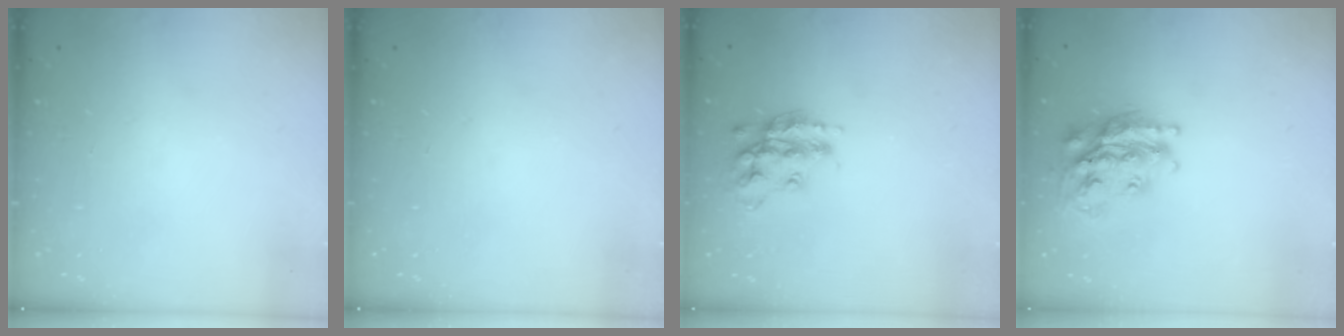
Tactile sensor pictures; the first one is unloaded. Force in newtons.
{"total": 0.0}
{"total": 16.1, "press": 16.1, "slide": 1.0}
{"total": 21.4, "press": 21.4, "slide": 1.6}